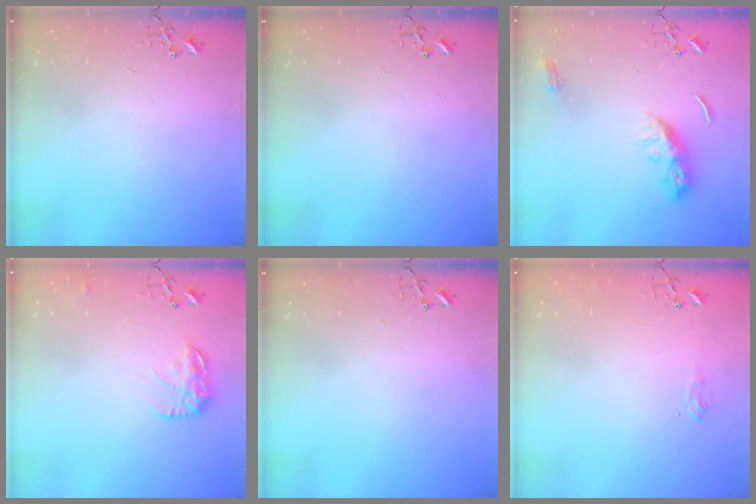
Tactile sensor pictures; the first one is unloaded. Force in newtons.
{"total": 0.0}
{"total": 10.4, "press": 10.4, "slide": 0.2}
{"total": 12.1, "press": 12.1, "slide": 0.5}
{"total": 0.0}
{"total": 7.1, "press": 7.1, "slide": 0.8}